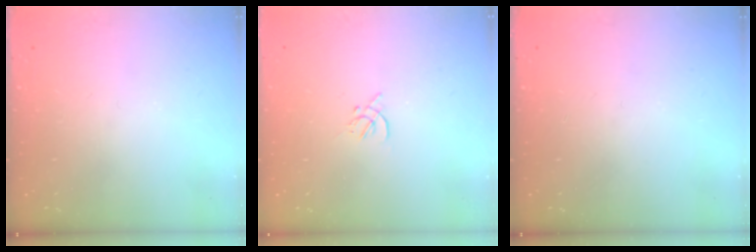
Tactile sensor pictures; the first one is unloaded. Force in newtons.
{"total": 1.4, "press": 1.3, "slide": 0.5}
{"total": 0.0}